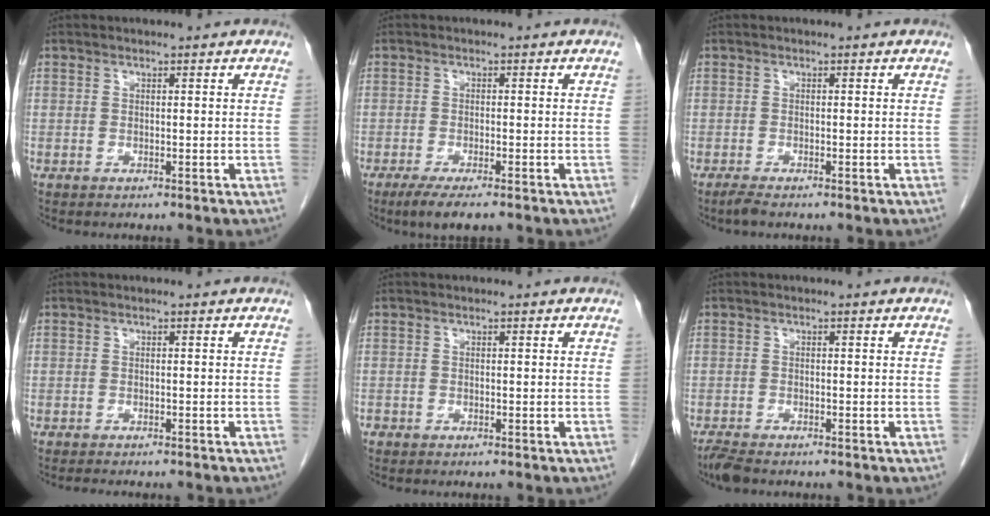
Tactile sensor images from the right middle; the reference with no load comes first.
{"total": 4.6, "force": [-3.2, 0.6, 3.2], "torque": [-0.058, -0.014, -0.050]}
{"total": 1.2, "force": [-1.0, -0.1, 0.7], "torque": [-0.025, -0.007, -0.020]}
{"total": 5.0, "force": [-4.4, 1.0, 2.3], "torque": [-0.026, -0.007, -0.051]}
{"total": 0.6, "force": [-0.5, 0.4, 0.1], "torque": [-0.004, 0.002, -0.010]}
{"total": 2.8, "force": [-2.4, 0.5, 1.2], "torque": [-0.031, -0.012, -0.043]}